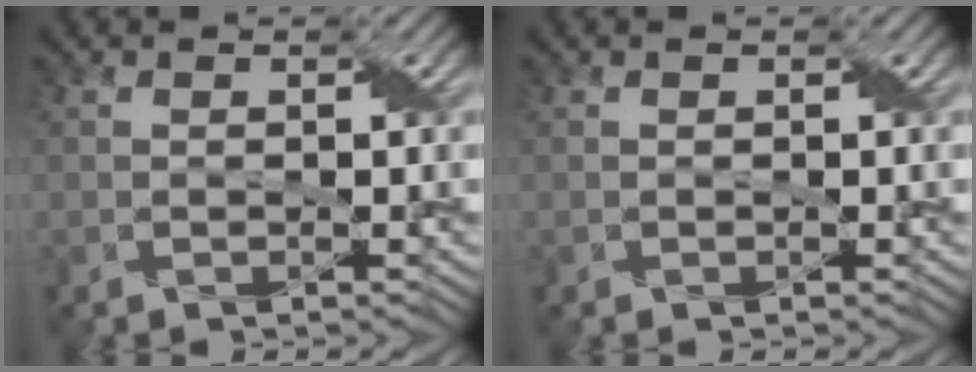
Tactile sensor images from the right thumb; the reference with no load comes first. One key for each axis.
{"total": 0.0}